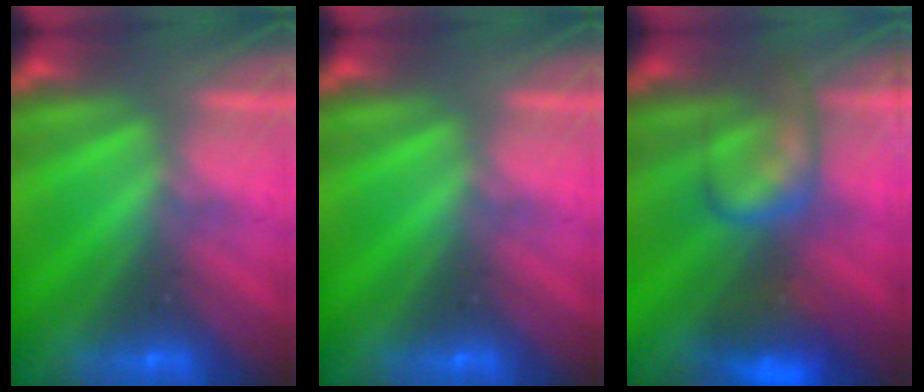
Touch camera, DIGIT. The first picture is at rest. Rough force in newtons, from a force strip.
{"total": 0.0}
{"total": 9.3}